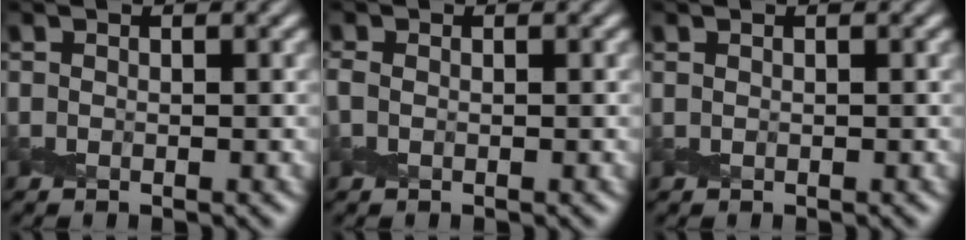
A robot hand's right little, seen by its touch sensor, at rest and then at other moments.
{"total": 1.1, "force": [-0.1, 0.9, 0.7], "torque": [-0.019, -0.002, -0.001]}
{"total": 0.0}